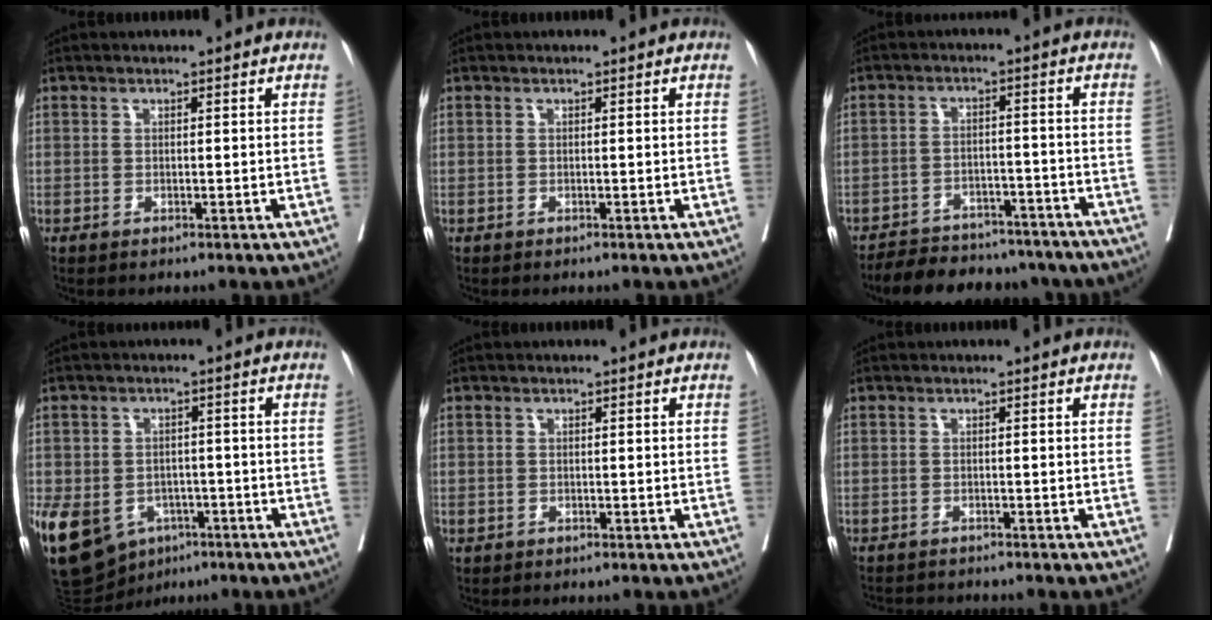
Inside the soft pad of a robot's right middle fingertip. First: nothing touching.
{"total": 0.0}
{"total": 15.4, "force": [-13.7, 5.6, 4.4], "torque": [-0.069, 0.015, -0.175]}
{"total": 21.6, "force": [-9.2, 16.5, 10.5], "torque": [-0.312, -0.016, -0.131]}
{"total": 1.0, "force": [-0.4, 1.0, -0.1], "torque": [-0.002, 0.006, -0.010]}
{"total": 4.0, "force": [-3.9, 0.4, 0.8], "torque": [-0.008, -0.010, -0.060]}